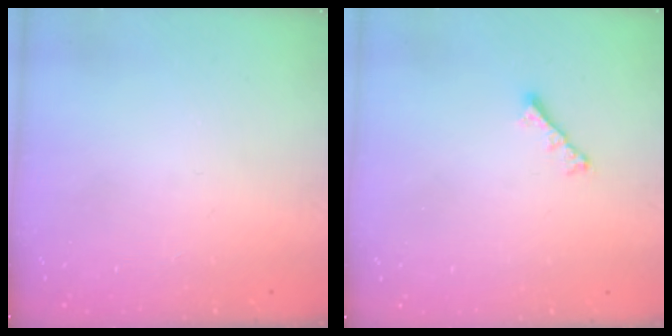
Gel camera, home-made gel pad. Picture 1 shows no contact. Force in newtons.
{"total": 2.8, "press": 2.7, "slide": 0.6}